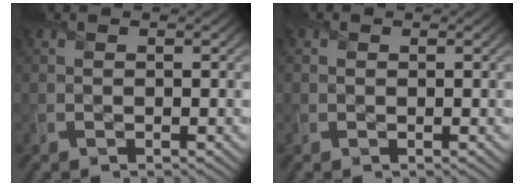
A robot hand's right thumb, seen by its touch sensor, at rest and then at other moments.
{"total": 0.6, "force": [0.2, 0.5, -0.1], "torque": [0.001, -0.003, 0.004]}